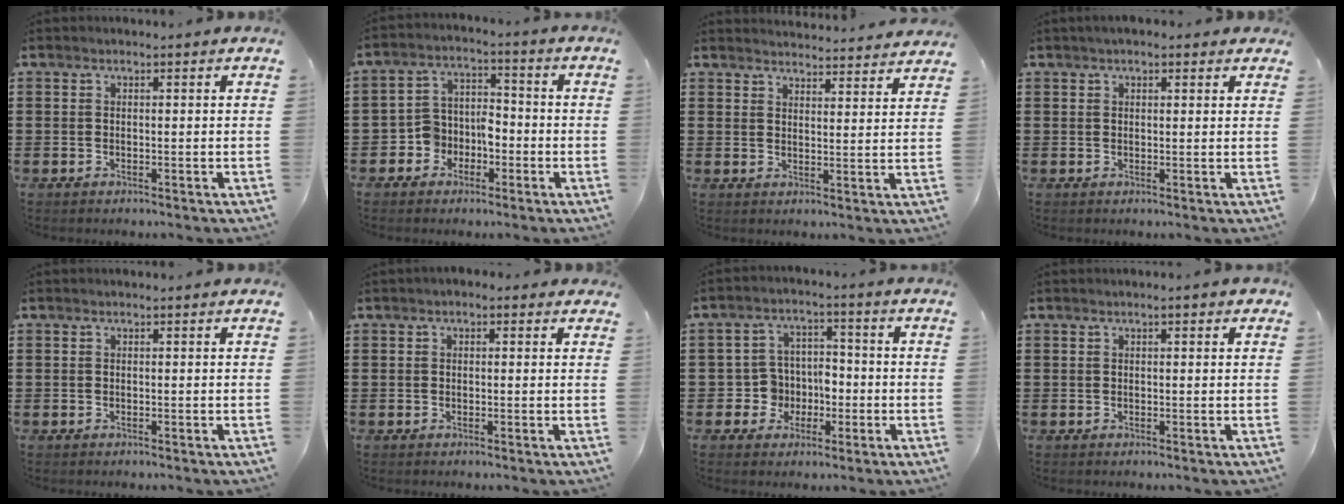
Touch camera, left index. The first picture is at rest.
{"total": 5.3, "force": [-3.0, 4.1, 1.6], "torque": [-0.046, 0.008, -0.062]}
{"total": 3.5, "force": [3.4, -0.2, -0.2], "torque": [0.001, -0.023, 0.060]}
{"total": 1.8, "force": [1.3, 0.7, 1.0], "torque": [-0.021, 0.008, 0.023]}
{"total": 0.0}
{"total": 1.1, "force": [0.1, 0.8, 0.7], "torque": [-0.015, 0.007, 0.001]}
{"total": 5.7, "force": [-1.5, 5.3, 1.4], "torque": [-0.044, 0.018, -0.028]}
{"total": 1.0, "force": [0.3, 0.3, 0.9], "torque": [-0.017, 0.004, 0.006]}